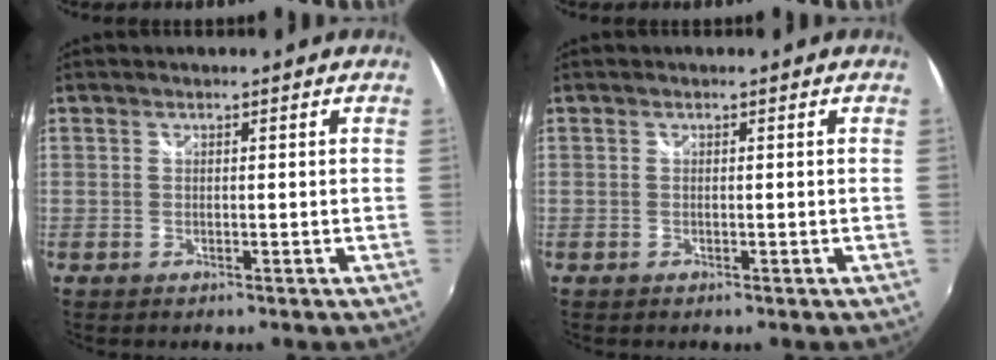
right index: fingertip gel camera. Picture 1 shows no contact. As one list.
[{"total": 0.0}]